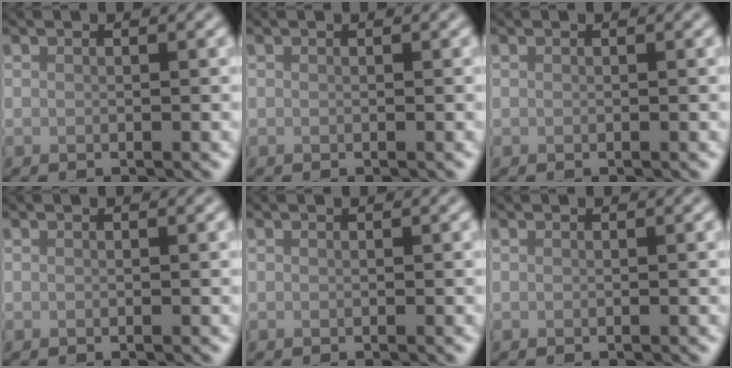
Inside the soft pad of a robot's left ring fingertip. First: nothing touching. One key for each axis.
{"total": 0.0}
{"total": 0.0}
{"total": 0.0}
{"total": 0.0}
{"total": 0.0}